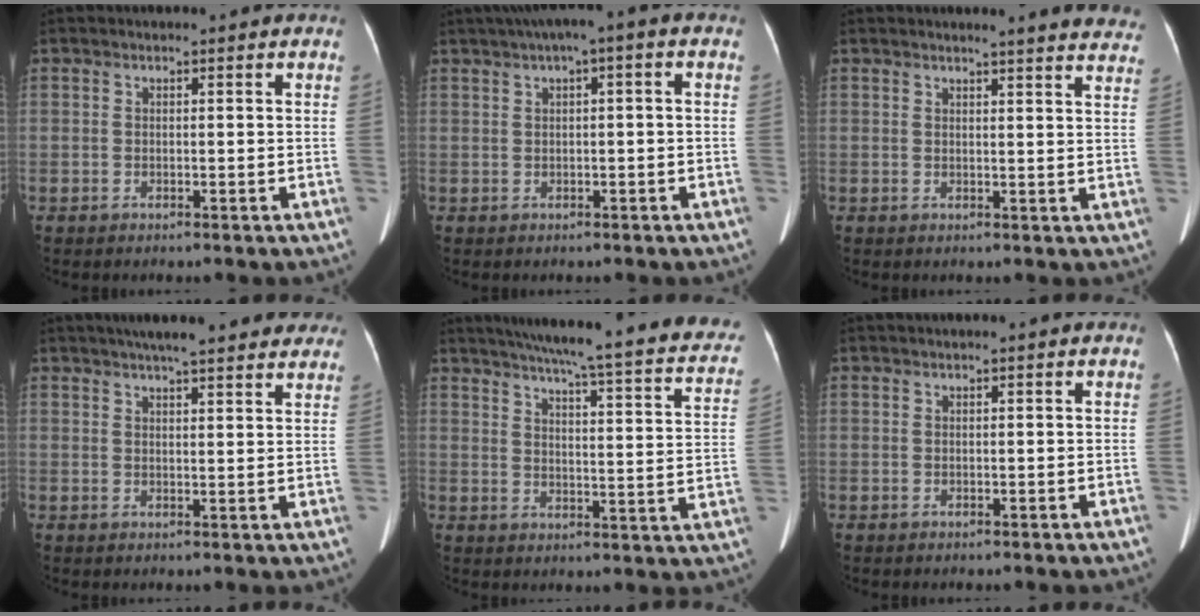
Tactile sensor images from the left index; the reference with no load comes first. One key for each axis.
{"total": 5.1, "fx": 1.8, "fy": 0.7, "fz": 4.7, "tx": -0.079, "ty": 0.029, "tz": 0.026}
{"total": 12.8, "fx": 12.1, "fy": 0.8, "fz": 4.3, "tx": -0.028, "ty": -0.038, "tz": 0.111}
{"total": 15.8, "fx": 13.4, "fy": 2.7, "fz": 7.8, "tx": -0.096, "ty": 0.032, "tz": 0.161}
{"total": 28.0, "fx": 23.6, "fy": 3.0, "fz": 14.8, "tx": -0.199, "ty": -0.039, "tz": 0.271}
{"total": 0.7, "fx": 0.5, "fy": -0.1, "fz": 0.4, "tx": -0.007, "ty": 0.009, "tz": 0.010}